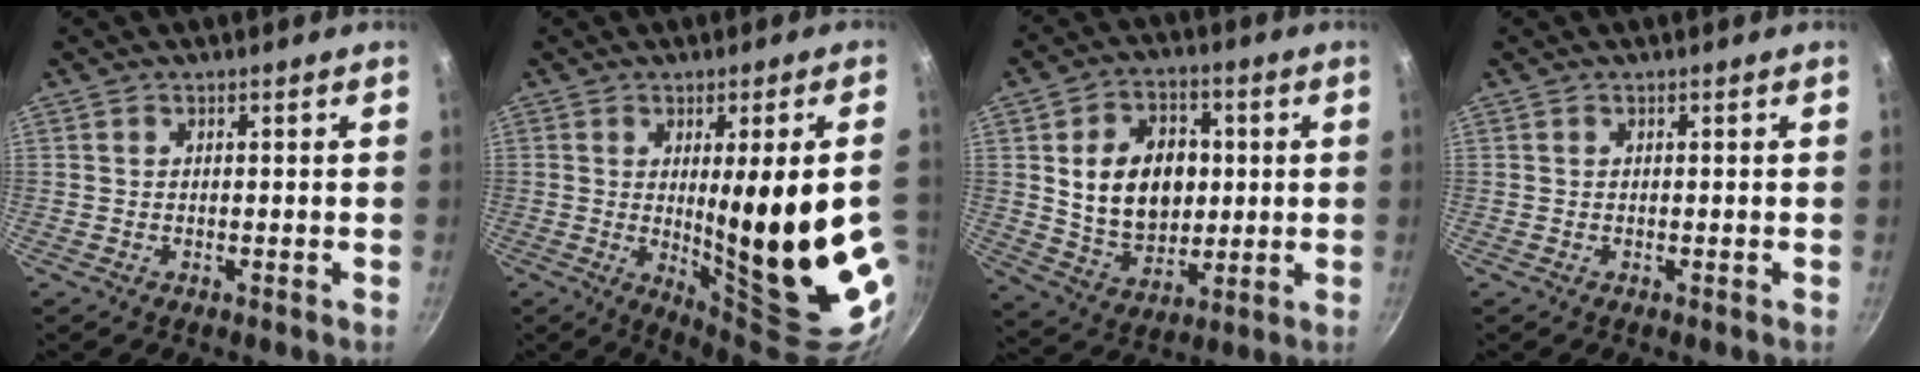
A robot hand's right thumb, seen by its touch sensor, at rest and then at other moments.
{"total": 21.7, "force": [-1.2, 4.4, 21.2], "torque": [-0.283, -0.034, 0.006]}
{"total": 15.8, "force": [2.0, 11.6, 10.5], "torque": [-0.138, -0.004, 0.042]}
{"total": 0.0}